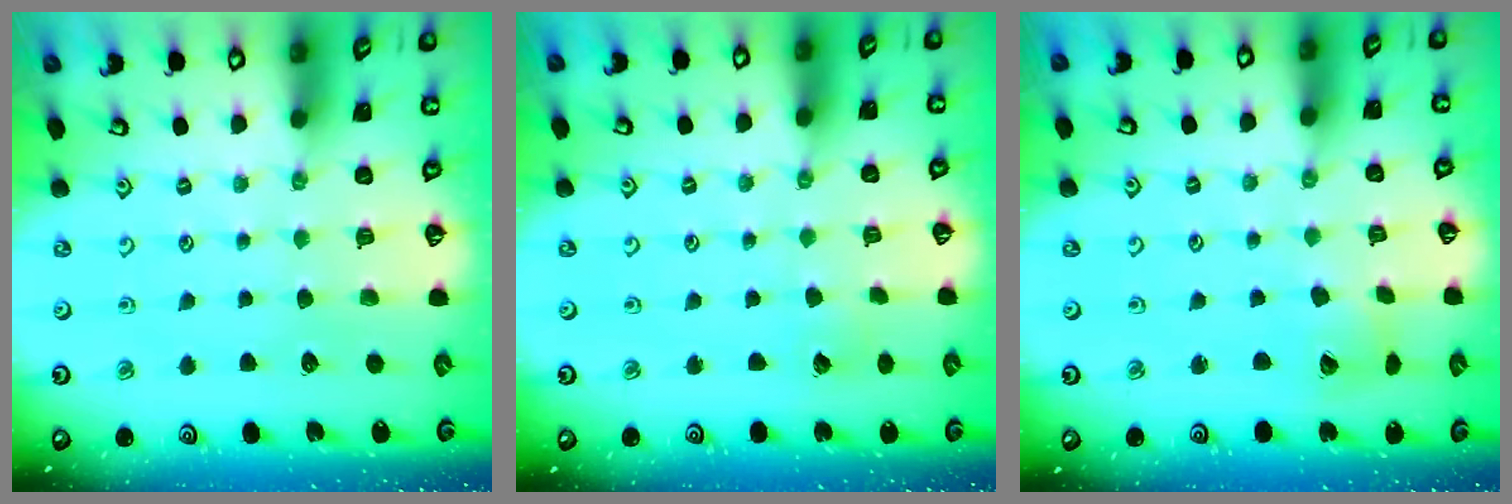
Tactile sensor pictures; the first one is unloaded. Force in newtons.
{"total": 2.8, "press": 2.8, "slide": 0.2}
{"total": 5.4, "press": 5.3, "slide": 0.6}